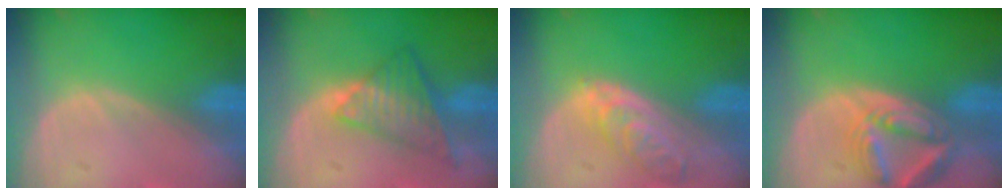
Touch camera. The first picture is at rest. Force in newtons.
{"total": 7.5, "press": 6.5, "slide": 3.8}
{"total": 5.8, "press": 5.3, "slide": 2.3}
{"total": 7.7, "press": 6.8, "slide": 3.6}